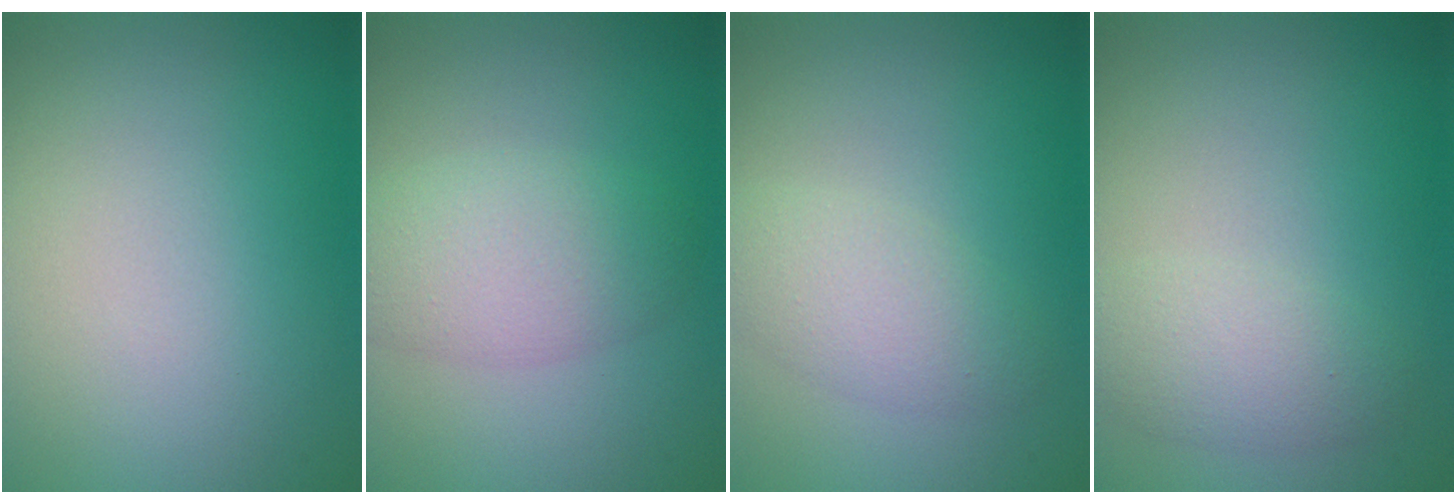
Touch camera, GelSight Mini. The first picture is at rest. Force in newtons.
{"total": 3.9, "press": 3.9, "slide": 0.1}
{"total": 2.7, "press": 2.7, "slide": 0.1}
{"total": 2.6, "press": 2.6, "slide": 0.1}